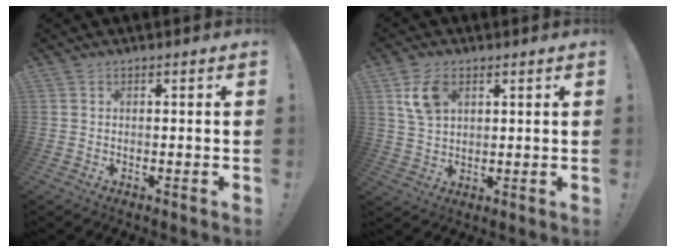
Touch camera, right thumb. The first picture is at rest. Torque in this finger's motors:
{"motor_torque": [-0.01, 0.03, 0.04, 0.04, 0.06]}